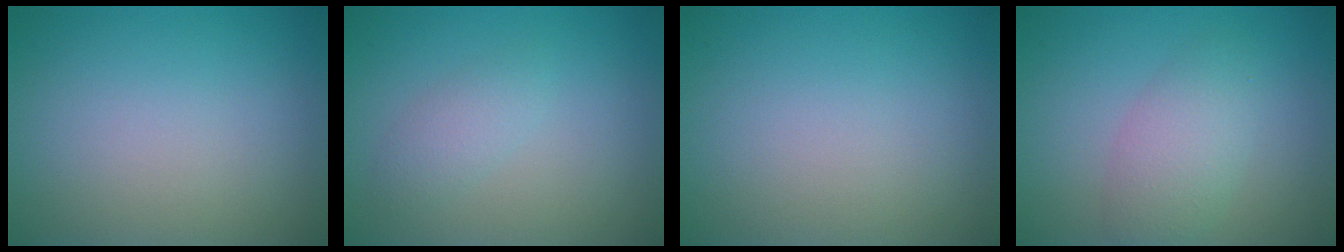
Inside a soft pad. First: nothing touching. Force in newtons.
{"total": 1.8, "press": 1.8, "slide": 0.1}
{"total": 0.0}
{"total": 3.3, "press": 3.3, "slide": 0.1}